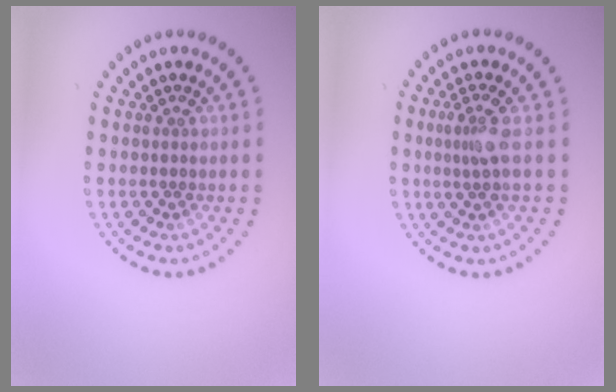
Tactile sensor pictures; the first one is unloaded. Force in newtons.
{"total": 2.1, "press": 1.5, "slide": 1.4}